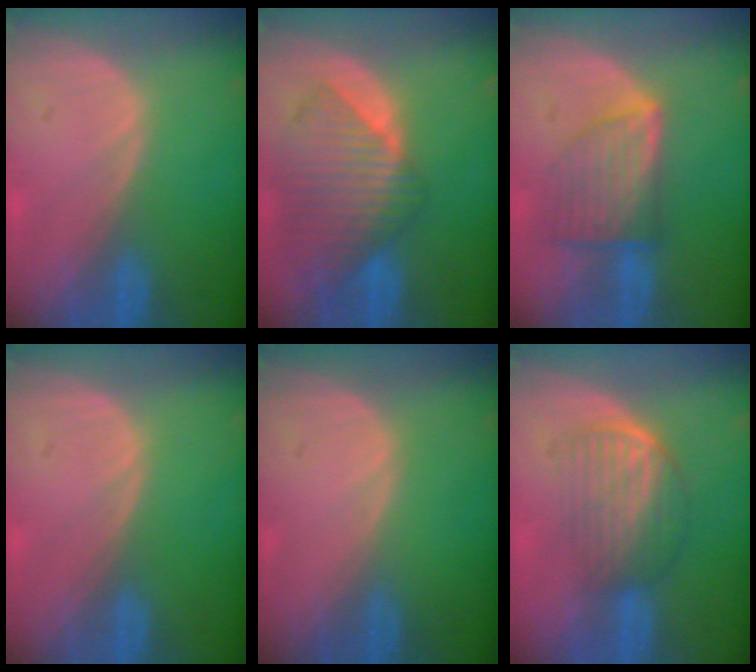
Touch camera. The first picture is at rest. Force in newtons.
{"total": 10.0, "press": 8.7, "slide": 5.1}
{"total": 7.4, "press": 6.6, "slide": 3.4}
{"total": 0.0}
{"total": 0.0}
{"total": 7.2, "press": 6.0, "slide": 4.0}